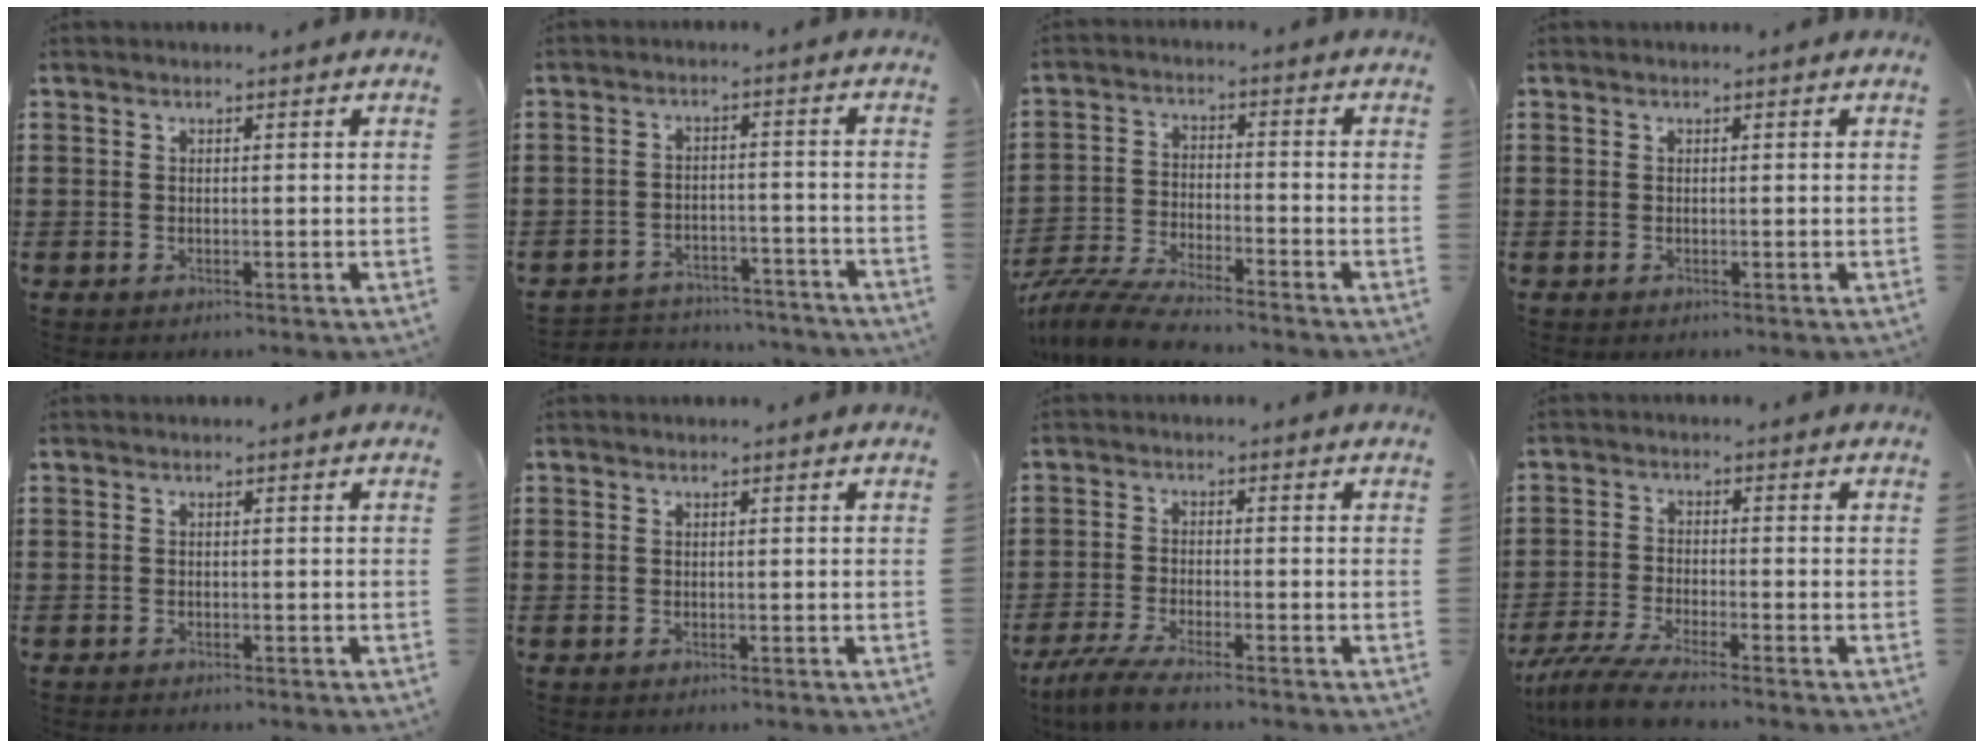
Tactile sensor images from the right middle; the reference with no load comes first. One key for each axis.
{"total": 3.8, "fx": -3.8, "fy": 0.7, "fz": 0.0, "tx": -0.006, "ty": 0.003, "tz": -0.081}
{"total": 6.8, "fx": -6.5, "fy": 0.5, "fz": 2.0, "tx": -0.055, "ty": -0.004, "tz": -0.129}
{"total": 0.0}
{"total": 0.5, "fx": -0.5, "fy": 0.0, "fz": 0.0, "tx": -0.002, "ty": -0.001, "tz": -0.010}
{"total": 0.0}
{"total": 4.4, "fx": -3.8, "fy": 0.1, "fz": 2.2, "tx": -0.060, "ty": -0.015, "tz": -0.077}
{"total": 5.1, "fx": -4.5, "fy": 0.0, "fz": 2.4, "tx": -0.071, "ty": -0.023, "tz": -0.090}